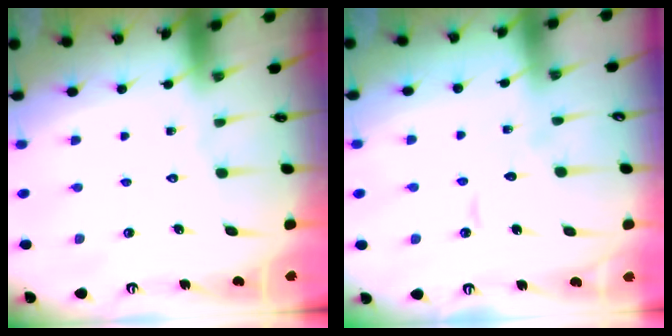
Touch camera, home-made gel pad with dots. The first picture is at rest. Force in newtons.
{"total": 3.9, "press": 3.8, "slide": 0.2}